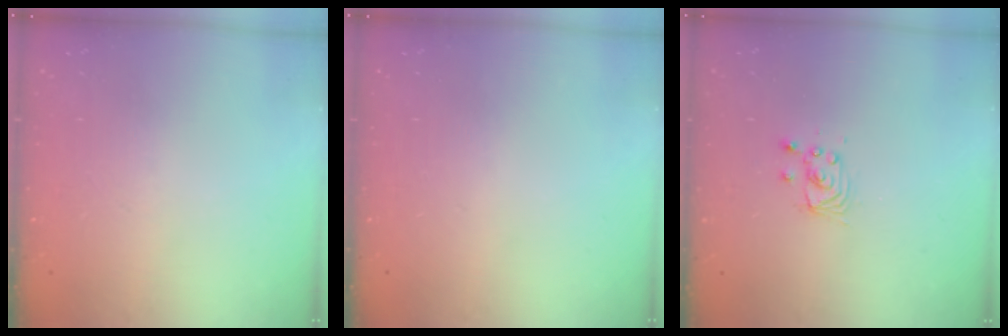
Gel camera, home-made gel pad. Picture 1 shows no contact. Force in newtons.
{"total": 0.0}
{"total": 2.7, "press": 2.7, "slide": 0.2}